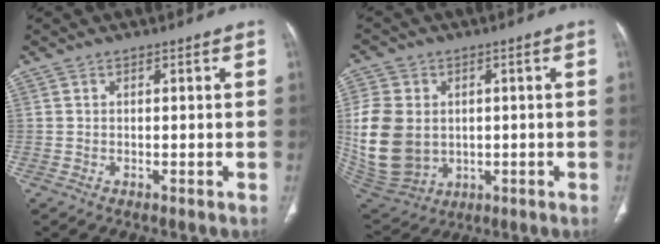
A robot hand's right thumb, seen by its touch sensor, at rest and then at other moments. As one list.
[{"total": 15.9, "force": [0.5, 12.8, 9.4], "torque": [-0.188, -0.008, 0.033]}]